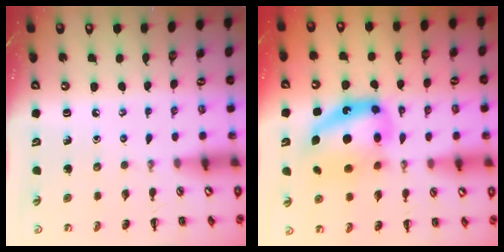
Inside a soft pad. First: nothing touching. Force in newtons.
{"total": 14.5, "press": 14.1, "slide": 3.6}